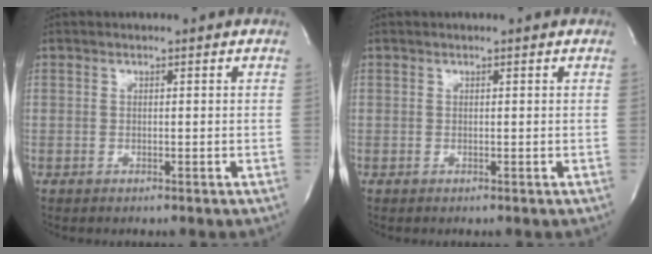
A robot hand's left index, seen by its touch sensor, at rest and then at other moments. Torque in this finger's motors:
{"motor_torque": [0.17, -0.12, 0.00, 0.01]}